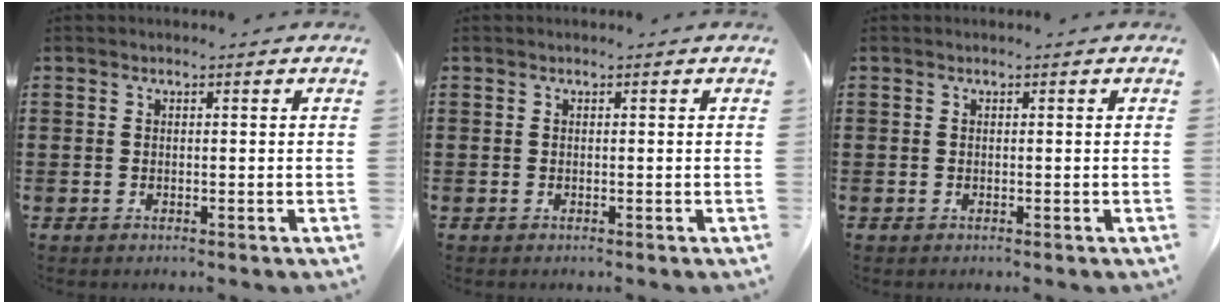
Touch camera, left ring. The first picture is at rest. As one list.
[{"total": 0.0}, {"total": 0.0}]